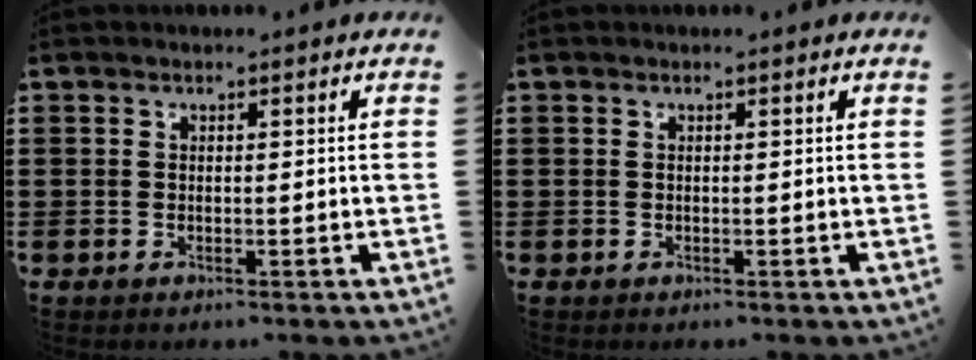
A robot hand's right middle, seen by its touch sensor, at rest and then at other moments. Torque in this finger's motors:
{"motor_torque": [0.13, -0.12, 0.02, 0.01]}